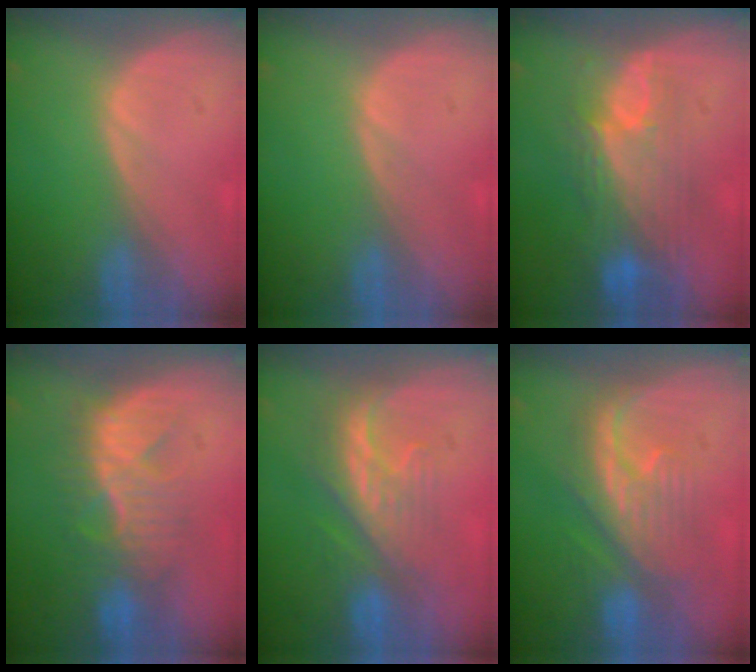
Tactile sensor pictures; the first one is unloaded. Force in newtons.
{"total": 0.0}
{"total": 9.5, "press": 8.3, "slide": 4.6}
{"total": 8.2, "press": 8.1, "slide": 1.5}
{"total": 8.3, "press": 7.3, "slide": 3.8}
{"total": 8.0, "press": 7.9, "slide": 1.2}